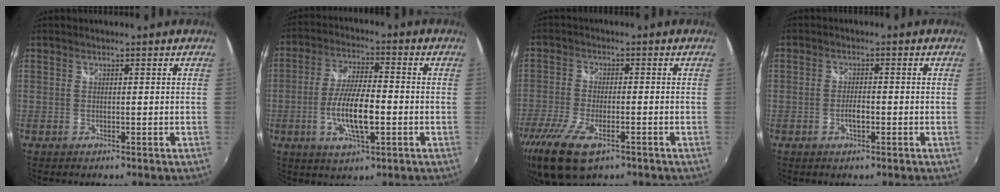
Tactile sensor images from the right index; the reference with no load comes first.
{"total": 10.6, "force": [-2.8, 2.9, 9.8], "torque": [-0.192, -0.004, -0.052]}
{"total": 12.0, "force": [-7.5, 4.6, 8.2], "torque": [-0.191, -0.040, -0.138]}
{"total": 2.5, "force": [-1.0, 0.9, 2.1], "torque": [-0.042, 0.000, -0.019]}